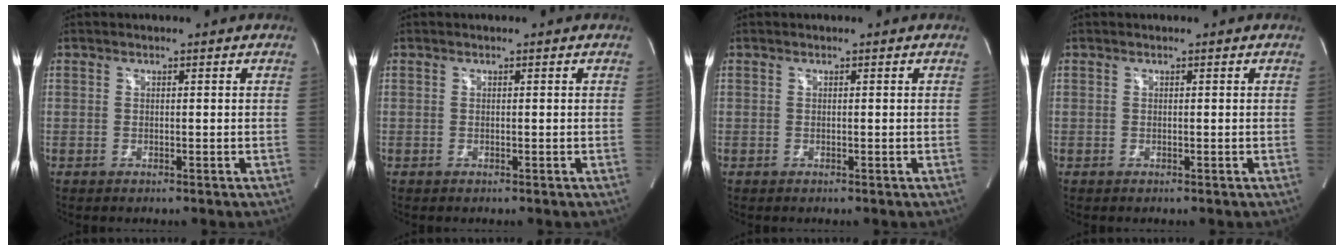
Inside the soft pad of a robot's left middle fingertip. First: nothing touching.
{"total": 0.0}
{"total": 0.0}
{"total": 0.0}